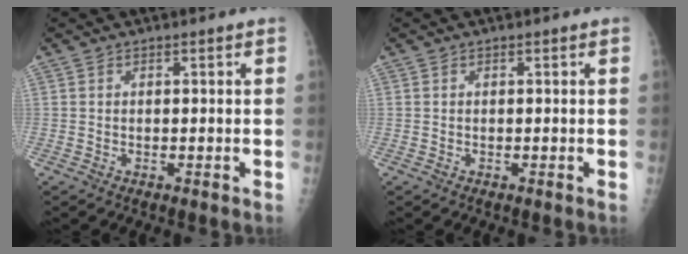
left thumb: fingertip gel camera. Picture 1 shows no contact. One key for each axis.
{"total": 0.0}